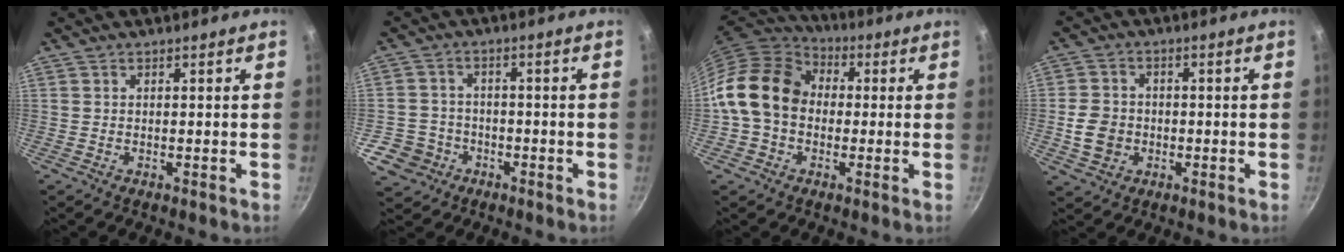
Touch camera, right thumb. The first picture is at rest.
{"total": 5.8, "force": [-2.9, 5.0, 0.9], "torque": [0.001, 0.033, -0.052]}
{"total": 14.8, "force": [0.4, 11.6, 9.1], "torque": [-0.139, 0.032, -0.007]}
{"total": 6.4, "force": [-1.3, 5.5, 3.1], "torque": [-0.045, 0.013, -0.026]}